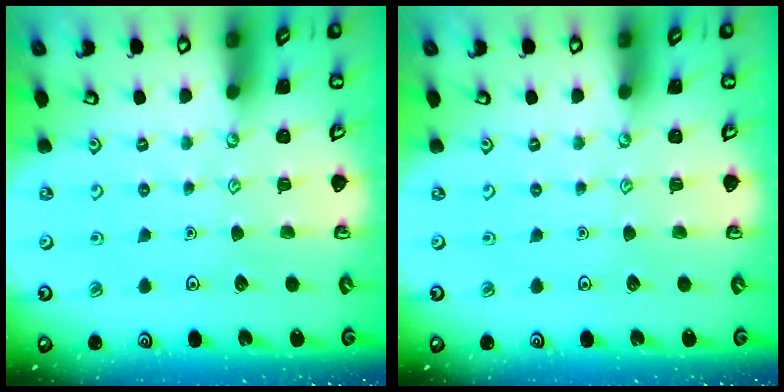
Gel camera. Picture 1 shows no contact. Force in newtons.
{"total": 0.0}